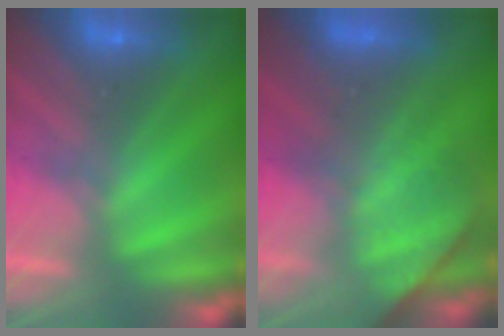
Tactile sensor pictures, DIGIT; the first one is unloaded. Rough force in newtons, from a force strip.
{"total": 9.4}